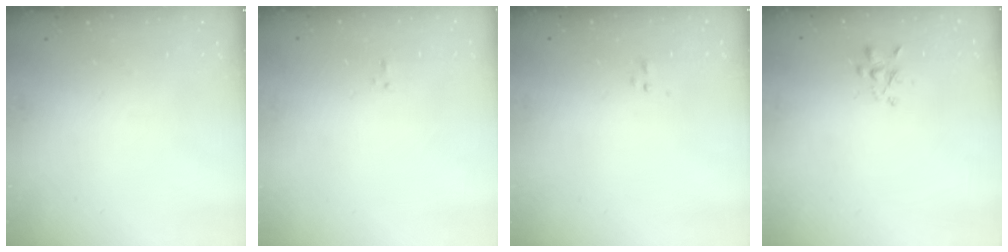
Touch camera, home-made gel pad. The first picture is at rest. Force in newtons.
{"total": 0.8, "press": 0.6, "slide": 0.5}
{"total": 0.0}
{"total": 2.2, "press": 2.0, "slide": 1.0}